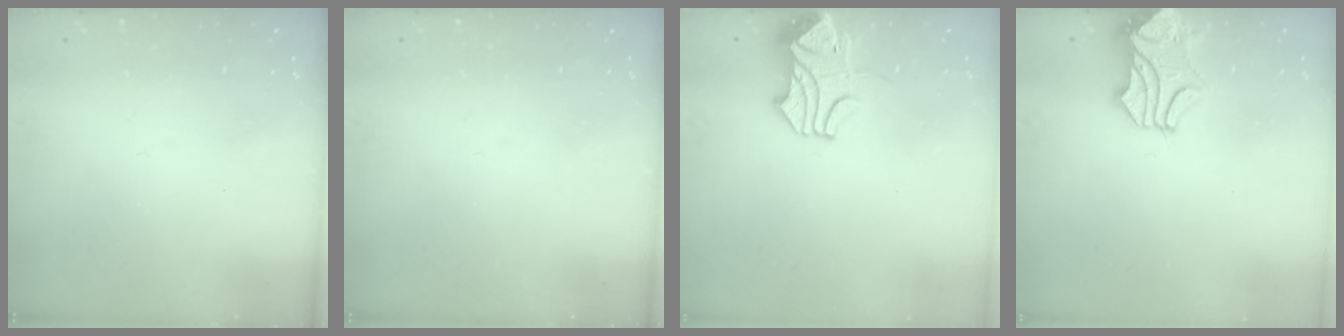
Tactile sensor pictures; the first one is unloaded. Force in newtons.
{"total": 0.0}
{"total": 6.0, "press": 6.0, "slide": 0.8}
{"total": 1.0, "press": 0.3, "slide": 0.9}